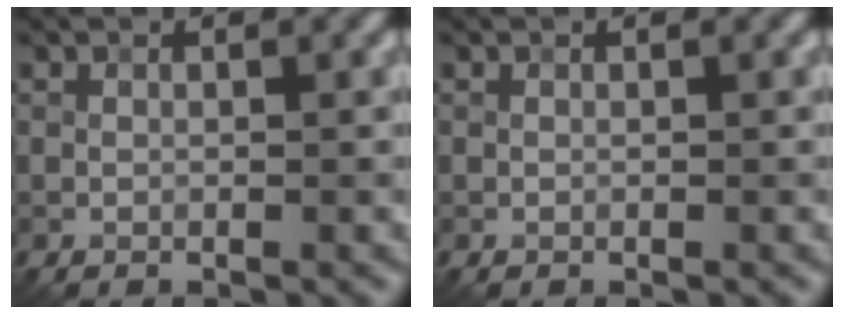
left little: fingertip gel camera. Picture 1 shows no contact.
{"total": 0.0}